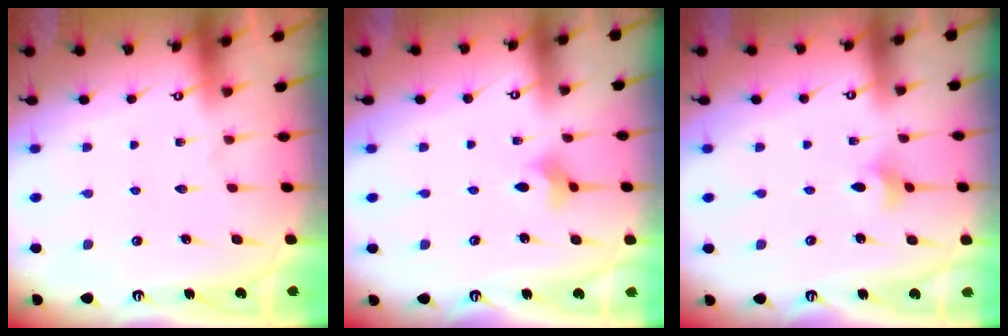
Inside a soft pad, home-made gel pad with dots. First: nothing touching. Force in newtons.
{"total": 2.8, "press": 2.8, "slide": 0.7}
{"total": 2.9, "press": 2.8, "slide": 0.6}